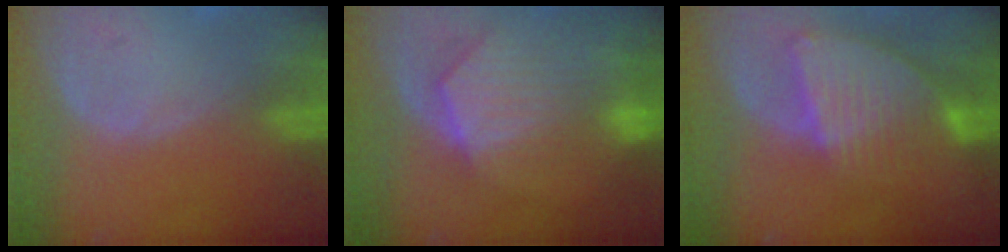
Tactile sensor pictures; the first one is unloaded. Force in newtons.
{"total": 10.2, "press": 9.0, "slide": 4.8}
{"total": 8.6, "press": 7.5, "slide": 4.2}